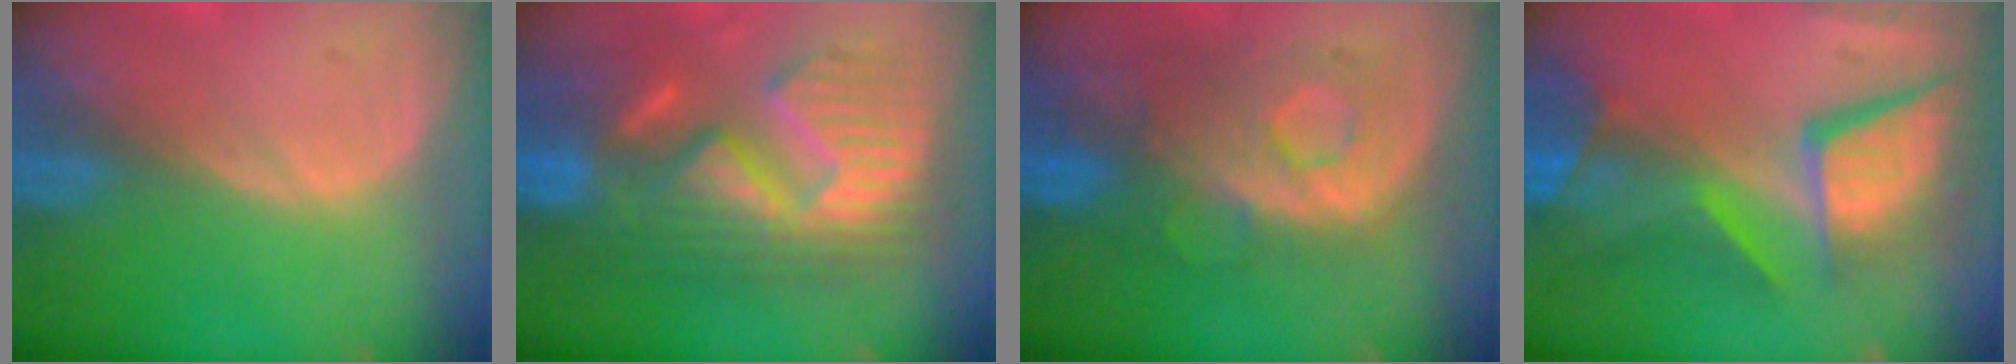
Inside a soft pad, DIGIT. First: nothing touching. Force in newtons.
{"total": 12.9, "press": 12.8, "slide": 1.3}
{"total": 9.6, "press": 8.9, "slide": 3.6}
{"total": 12.4, "press": 10.2, "slide": 7.1}